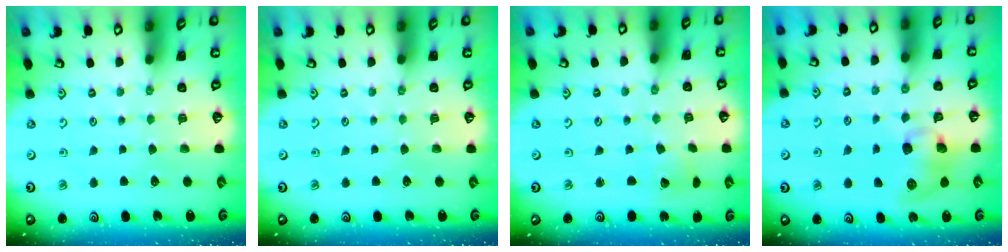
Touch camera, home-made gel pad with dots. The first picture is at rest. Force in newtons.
{"total": 0.0}
{"total": 3.4, "press": 3.3, "slide": 0.2}
{"total": 9.9, "press": 9.8, "slide": 1.3}